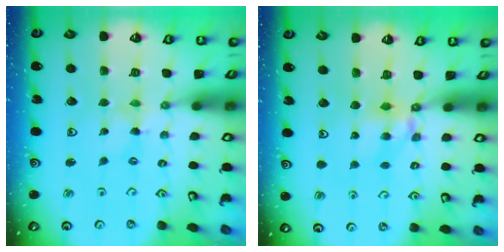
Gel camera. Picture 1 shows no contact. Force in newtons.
{"total": 5.9, "press": 5.9, "slide": 0.2}